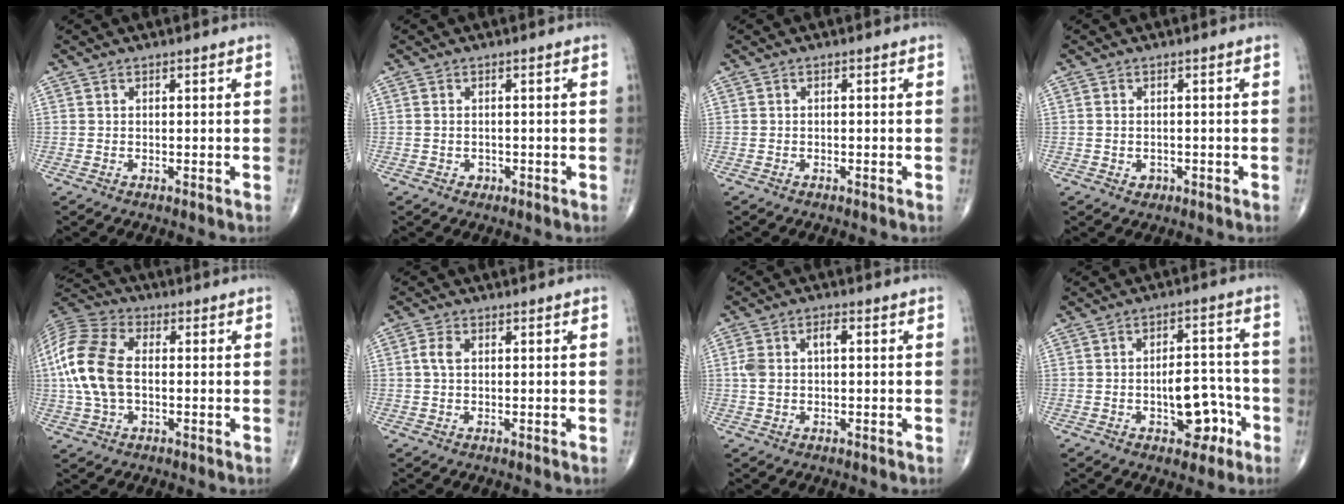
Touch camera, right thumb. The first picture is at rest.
{"total": 1.1, "force": [-0.4, 1.0, 0.3], "torque": [0.000, 0.005, -0.003]}
{"total": 0.0}
{"total": 1.6, "force": [-0.5, 1.4, 0.6], "torque": [-0.004, 0.005, -0.002]}
{"total": 14.6, "force": [0.0, 8.8, 11.7], "torque": [-0.257, 0.026, -0.005]}
{"total": 2.5, "force": [0.4, 1.5, 1.9], "torque": [-0.047, 0.007, 0.007]}
{"total": 4.9, "force": [0.6, 2.6, 4.1], "torque": [-0.098, 0.020, 0.012]}
{"total": 9.2, "force": [-3.4, 5.3, 6.7], "torque": [-0.062, 0.040, -0.043]}